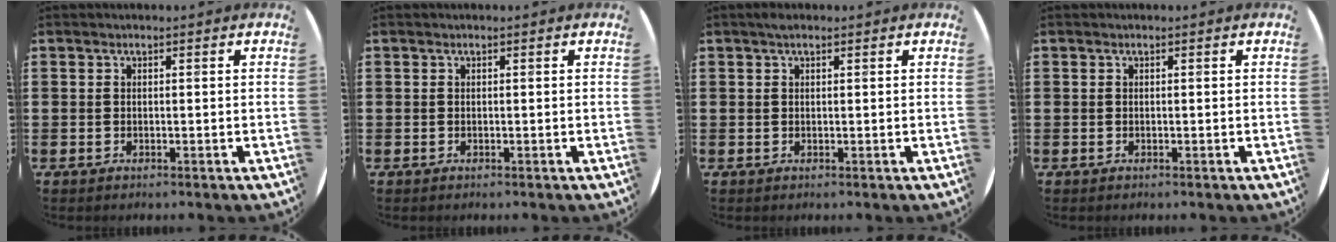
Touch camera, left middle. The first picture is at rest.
{"total": 0.0}
{"total": 0.8, "force": [0.5, 0.3, 0.6], "torque": [-0.012, 0.004, 0.009]}
{"total": 0.0}